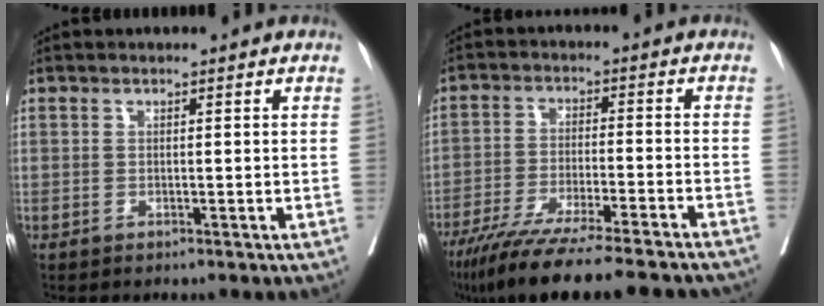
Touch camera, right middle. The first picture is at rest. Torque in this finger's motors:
{"motor_torque": [1.08, -1.06, 0.46, 0.16]}